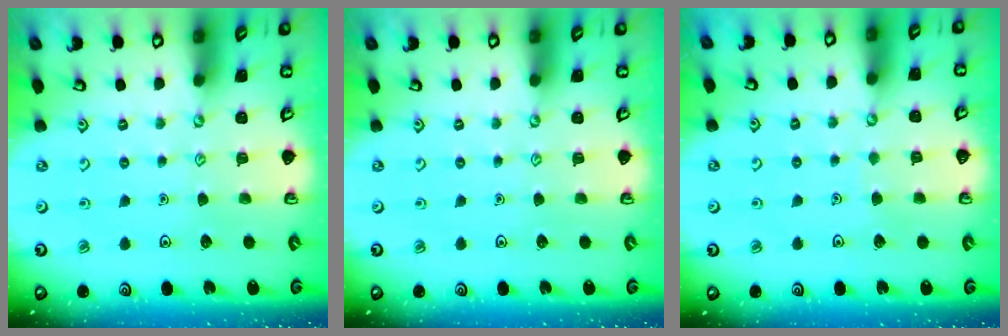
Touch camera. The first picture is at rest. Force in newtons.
{"total": 0.0}
{"total": 1.4, "press": 1.4, "slide": 0.1}